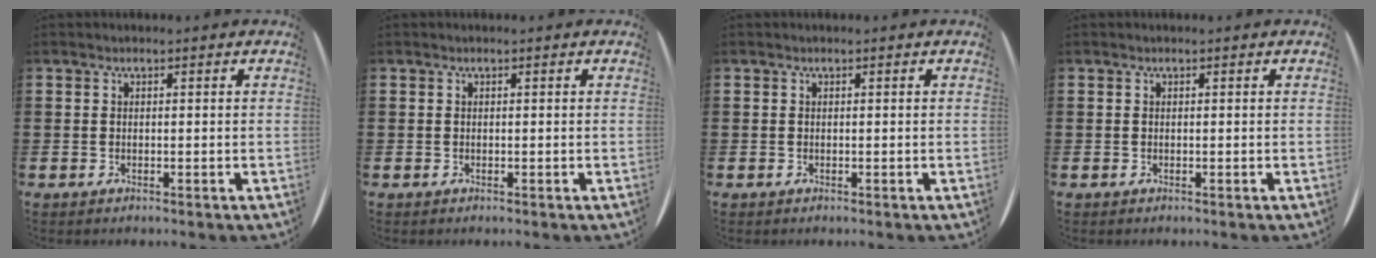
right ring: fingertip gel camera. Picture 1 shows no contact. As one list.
[{"total": 0.0}, {"total": 0.0}, {"total": 0.0}]